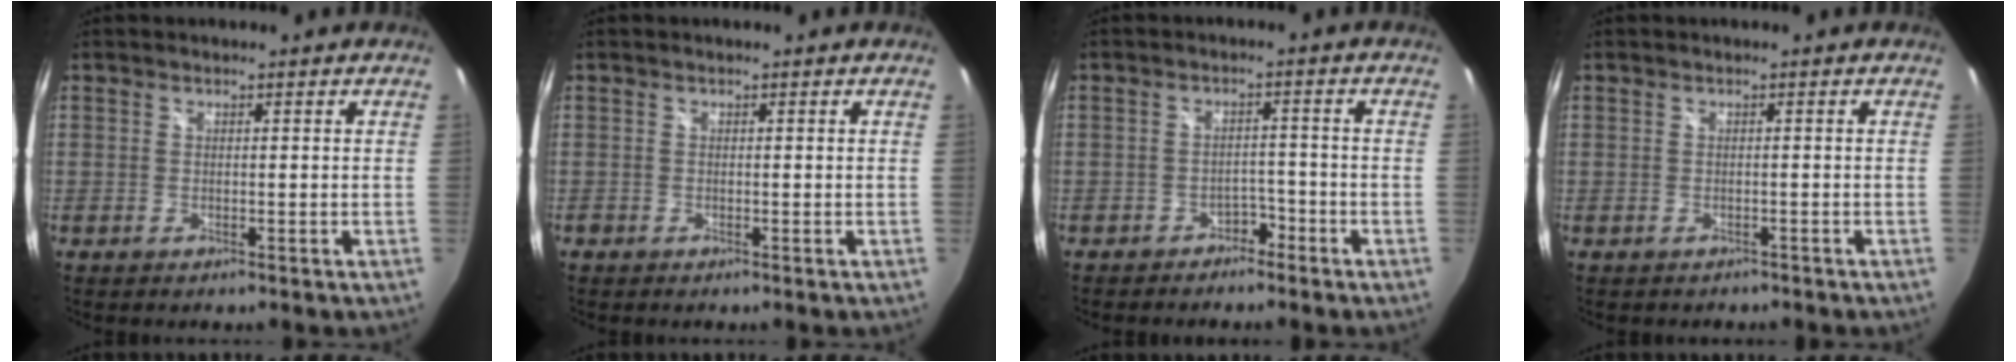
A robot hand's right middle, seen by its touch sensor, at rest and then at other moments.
{"total": 0.6, "force": [-0.4, 0.3, 0.1], "torque": [-0.002, -0.003, -0.012]}
{"total": 4.5, "force": [-3.4, 2.4, 1.7], "torque": [-0.035, 0.012, -0.044]}
{"total": 1.1, "force": [-0.8, 0.8, 0.0], "torque": [-0.004, 0.001, -0.010]}